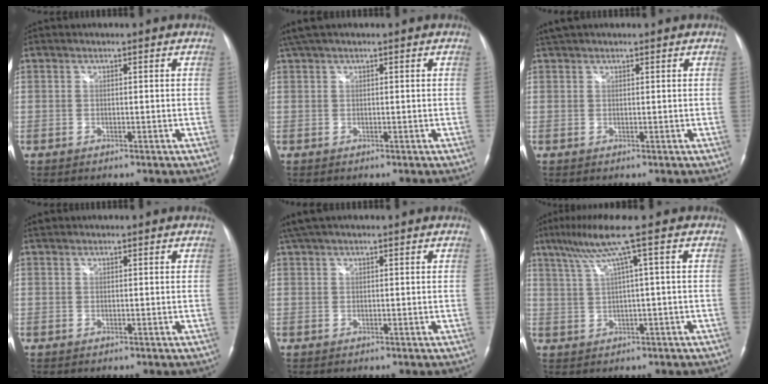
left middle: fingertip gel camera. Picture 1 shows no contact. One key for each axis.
{"total": 3.4, "fx": 2.7, "fy": 0.6, "fz": 2.1, "tx": -0.044, "ty": 0.039, "tz": 0.054}
{"total": 2.9, "fx": 2.7, "fy": 0.9, "fz": 0.8, "tx": -0.016, "ty": 0.026, "tz": 0.047}
{"total": 0.7, "fx": 0.6, "fy": 0.3, "fz": 0.0, "tx": -0.007, "ty": 0.016, "tz": 0.013}
{"total": 3.9, "fx": 3.1, "fy": 0.8, "fz": 2.2, "tx": -0.044, "ty": 0.038, "tz": 0.060}
{"total": 6.8, "fx": 3.3, "fy": -1.6, "fz": 5.7, "tx": -0.114, "ty": 0.025, "tz": 0.066}